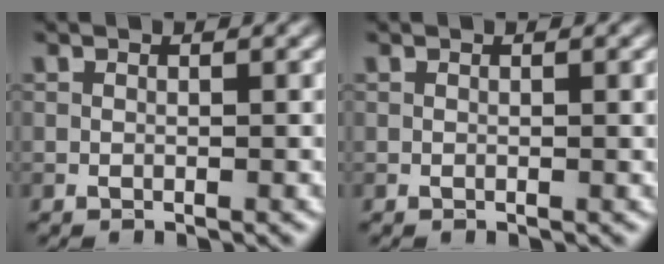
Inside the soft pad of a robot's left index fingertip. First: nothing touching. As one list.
[{"total": 0.6, "force": [0.1, 0.1, 0.6], "torque": [-0.008, 0.001, 0.001]}]